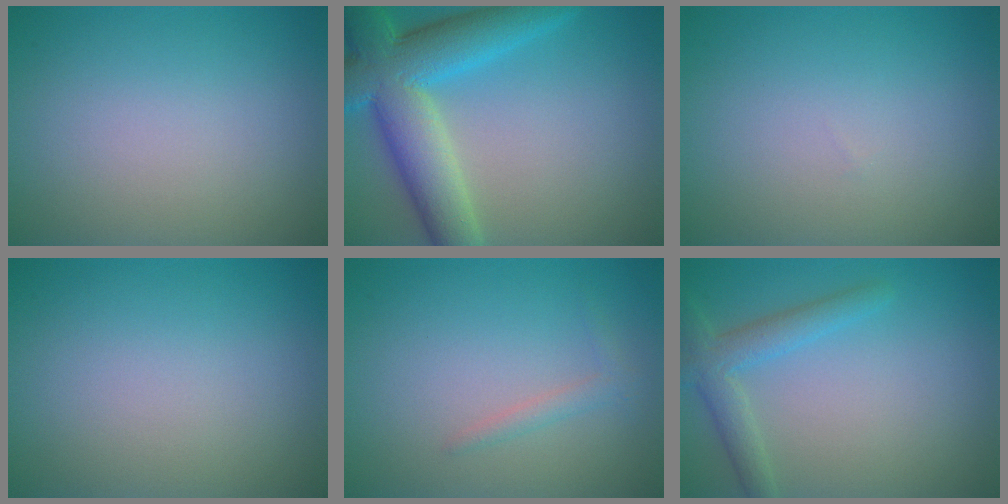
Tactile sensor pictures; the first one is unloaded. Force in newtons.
{"total": 9.5, "press": 9.5, "slide": 0.4}
{"total": 0.0}
{"total": 0.0}
{"total": 1.1, "press": 1.1, "slide": 0.0}
{"total": 2.9, "press": 2.9, "slide": 0.2}